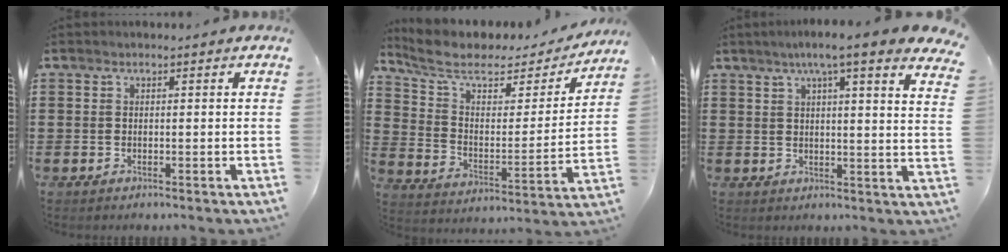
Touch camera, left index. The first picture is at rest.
{"total": 7.5, "force": [5.7, 3.0, 3.9], "torque": [-0.104, -0.031, 0.096]}
{"total": 6.1, "force": [4.5, -0.2, 4.1], "torque": [-0.088, -0.015, 0.072]}